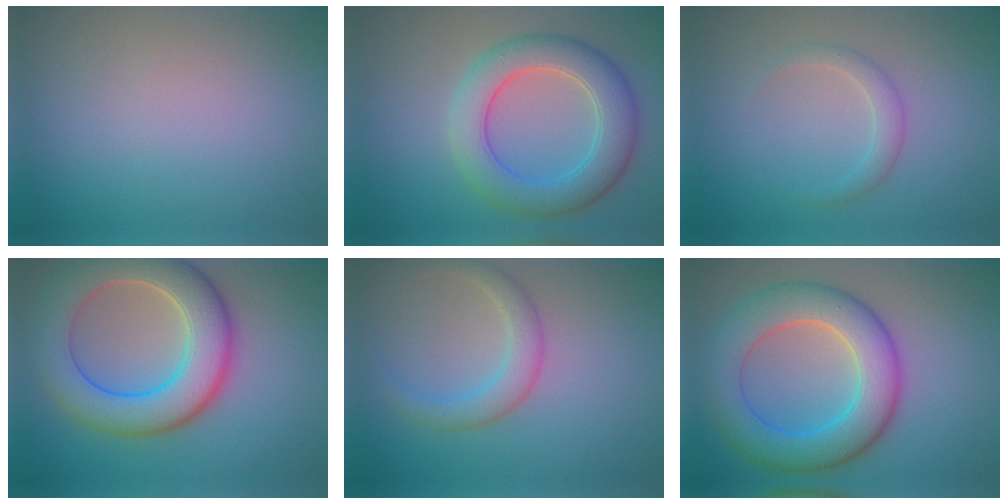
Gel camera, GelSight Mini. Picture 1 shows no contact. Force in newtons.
{"total": 6.3, "press": 6.3, "slide": 0.2}
{"total": 1.7, "press": 1.7, "slide": 0.1}
{"total": 9.2, "press": 9.2, "slide": 0.6}
{"total": 2.8, "press": 2.8, "slide": 0.2}
{"total": 8.3, "press": 8.3, "slide": 0.2}